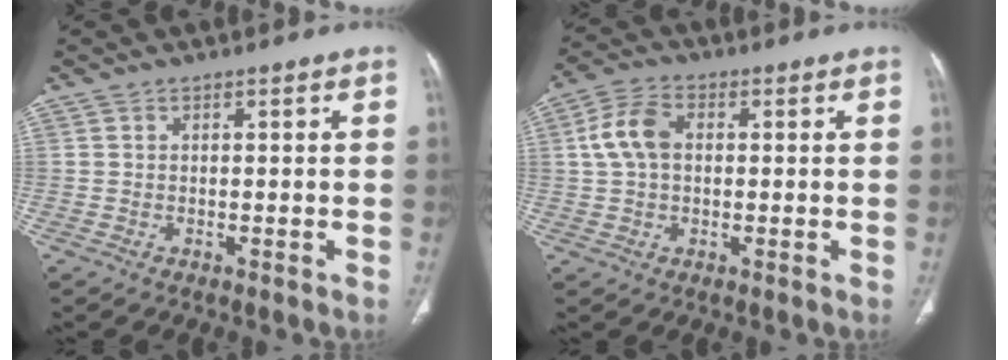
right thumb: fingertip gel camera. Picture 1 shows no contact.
{"total": 7.5, "force": [1.0, 5.0, 5.5], "torque": [-0.113, 0.021, 0.016]}